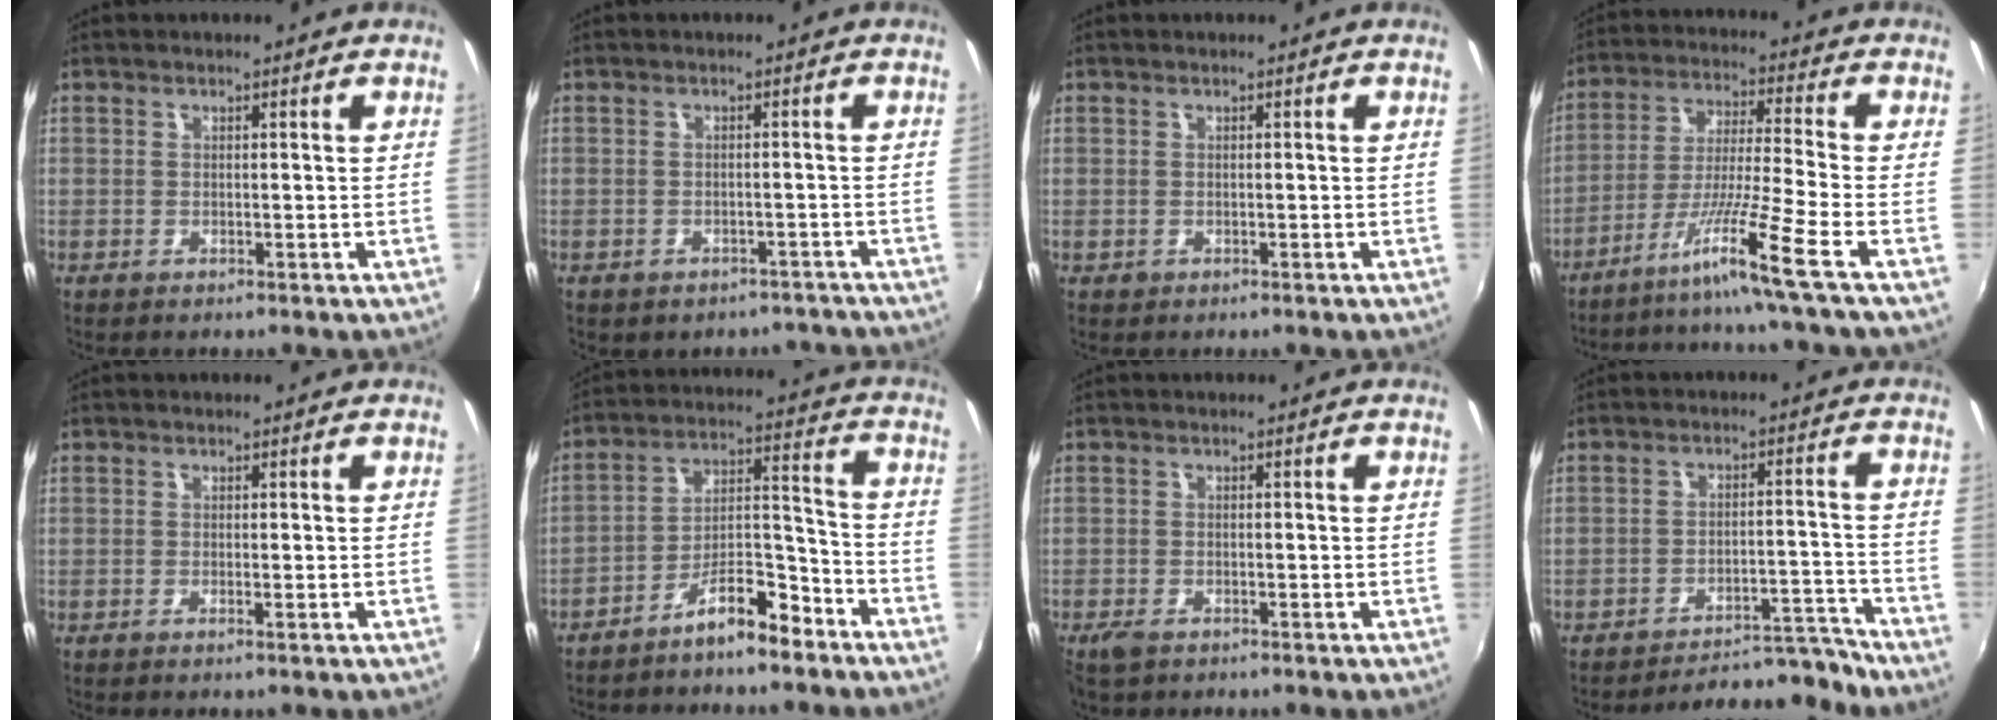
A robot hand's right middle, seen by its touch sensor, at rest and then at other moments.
{"total": 7.2, "force": [-6.1, 3.5, 1.8], "torque": [-0.036, 0.004, -0.060]}
{"total": 0.5, "force": [-0.3, 0.4, 0.1], "torque": [-0.001, -0.003, -0.005]}
{"total": 10.2, "force": [-7.1, -3.7, 6.4], "torque": [-0.134, -0.009, -0.124]}
{"total": 0.6, "force": [-0.2, -0.3, 0.4], "torque": [-0.006, 0.000, -0.004]}
{"total": 9.2, "force": [-7.2, 2.4, 5.2], "torque": [-0.094, 0.038, -0.116]}
{"total": 2.6, "force": [-1.9, 1.2, 1.3], "torque": [-0.033, -0.007, -0.038]}
{"total": 10.9, "force": [-10.7, 0.9, 1.9], "torque": [-0.035, 0.028, -0.144]}